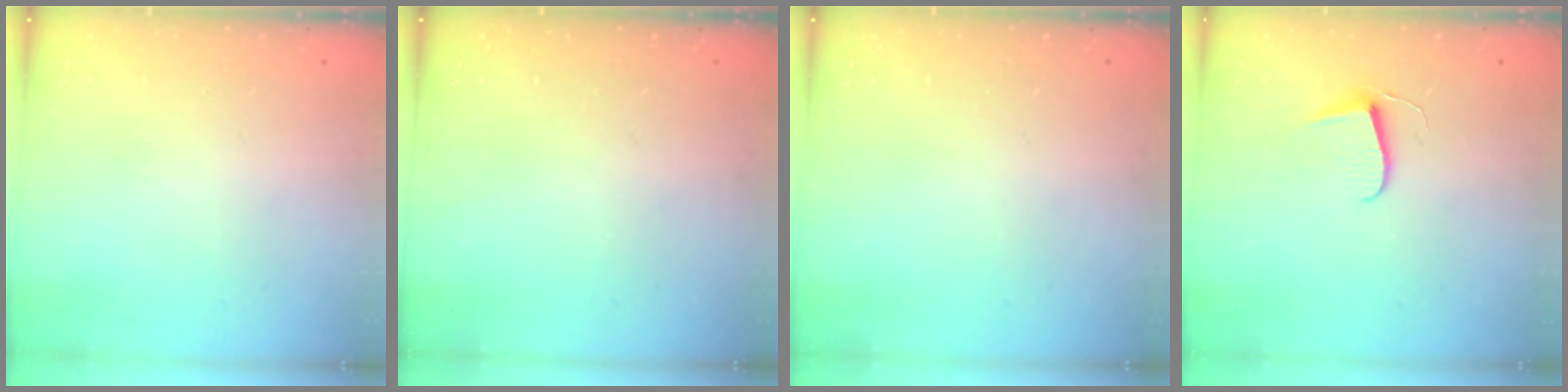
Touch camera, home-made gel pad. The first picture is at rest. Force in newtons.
{"total": 0.0}
{"total": 0.0}
{"total": 6.2, "press": 6.1, "slide": 0.6}